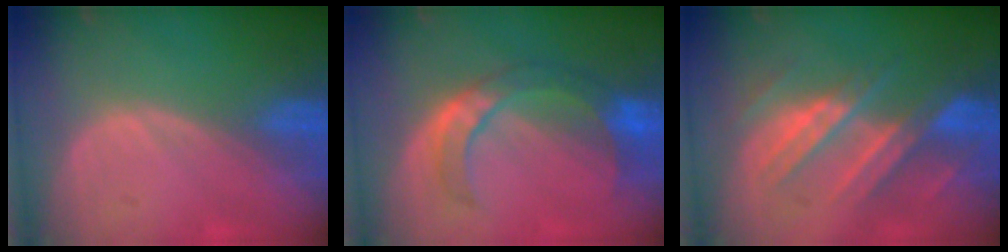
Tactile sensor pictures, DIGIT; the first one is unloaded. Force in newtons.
{"total": 7.4, "press": 7.2, "slide": 1.9}
{"total": 8.6, "press": 8.3, "slide": 2.4}